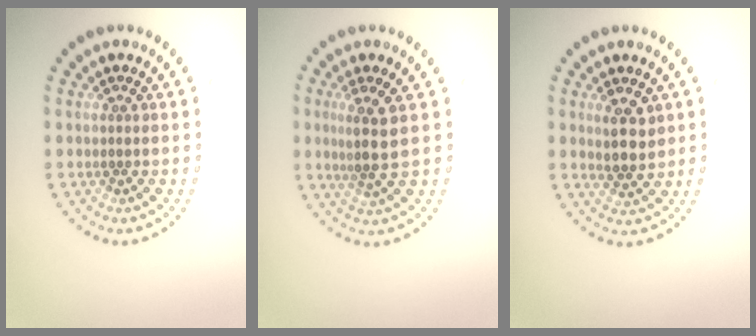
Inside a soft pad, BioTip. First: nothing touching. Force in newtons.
{"total": 3.0, "press": 2.5, "slide": 1.7}
{"total": 2.6, "press": 2.4, "slide": 0.9}